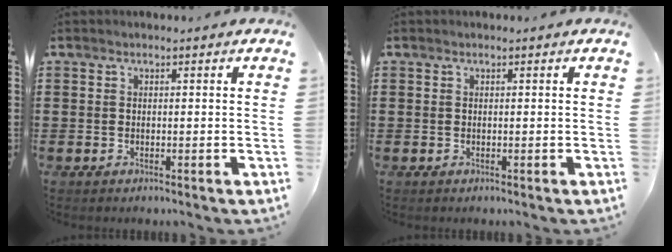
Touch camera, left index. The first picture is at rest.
{"total": 0.0}